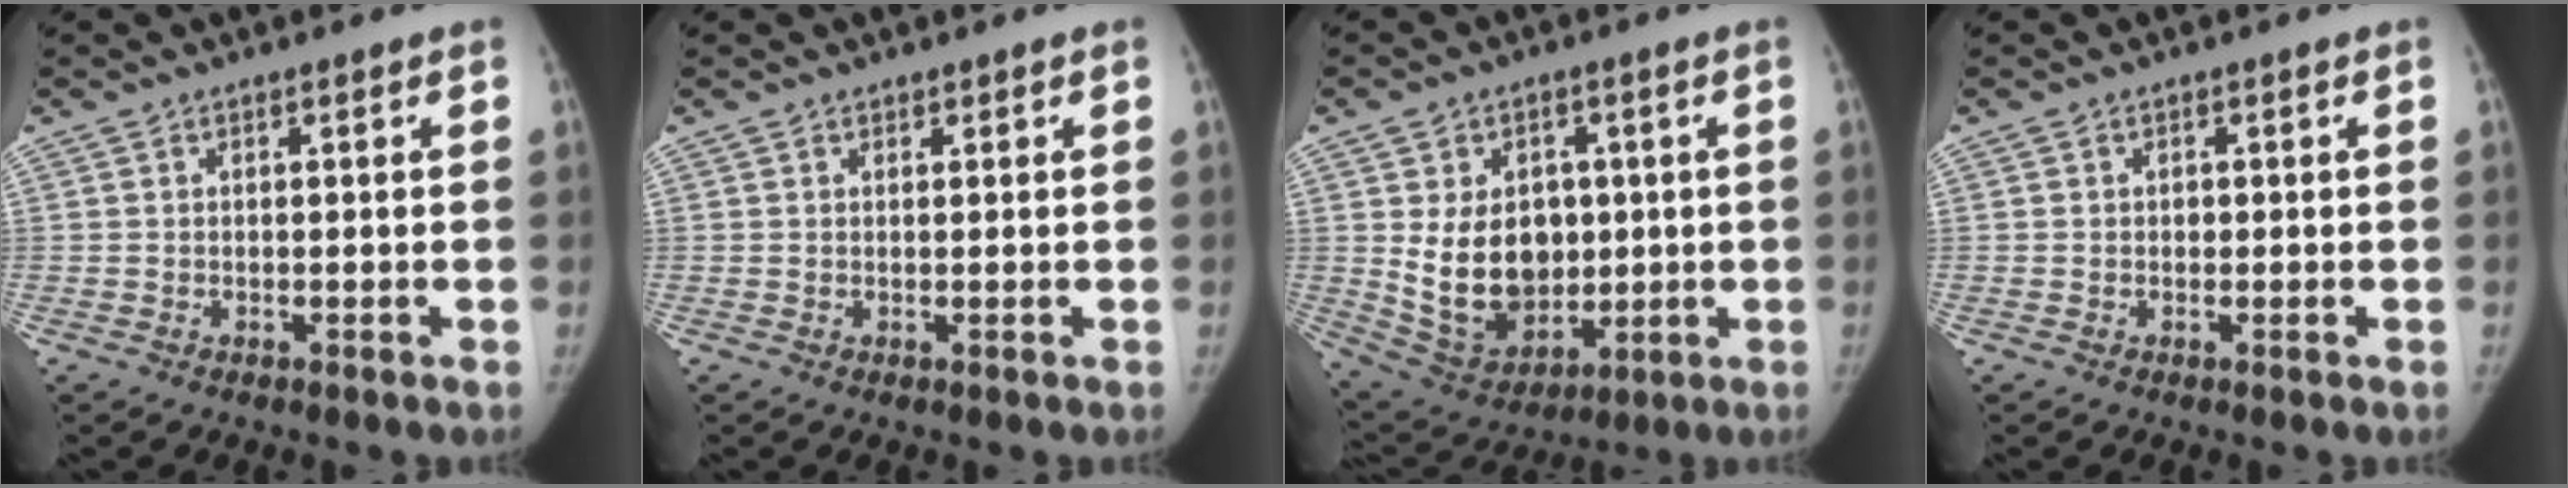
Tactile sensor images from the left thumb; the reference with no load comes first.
{"total": 0.5, "force": [0.4, 0.2, 0.0], "torque": [0.001, -0.003, 0.006]}
{"total": 14.8, "force": [1.1, 11.0, 9.9], "torque": [-0.122, -0.014, 0.046]}
{"total": 0.6, "force": [0.0, 0.6, 0.3], "torque": [0.002, 0.002, -0.003]}